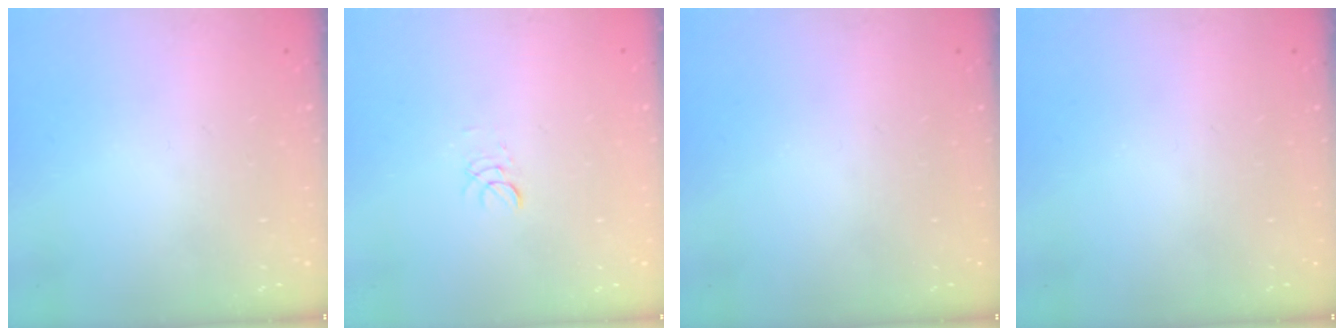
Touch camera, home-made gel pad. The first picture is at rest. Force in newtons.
{"total": 2.9, "press": 2.8, "slide": 0.3}
{"total": 0.0}
{"total": 0.0}